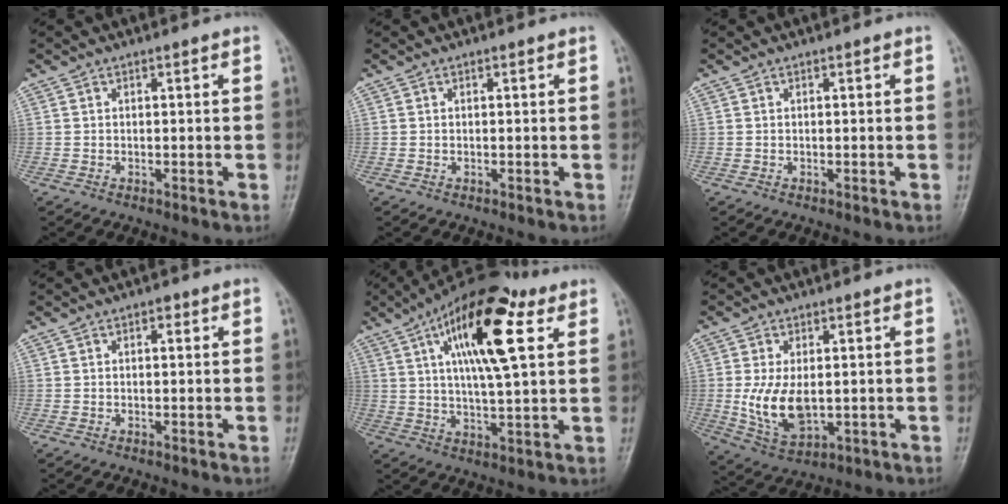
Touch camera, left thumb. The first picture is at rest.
{"total": 0.0}
{"total": 0.0}
{"total": 1.0, "force": [0.4, 0.6, 0.7], "torque": [-0.005, 0.001, 0.003]}
{"total": 18.9, "force": [7.6, 6.2, 16.2], "torque": [-0.249, -0.006, 0.118]}
{"total": 9.0, "force": [-0.2, 5.1, 7.4], "torque": [-0.136, -0.017, 0.011]}